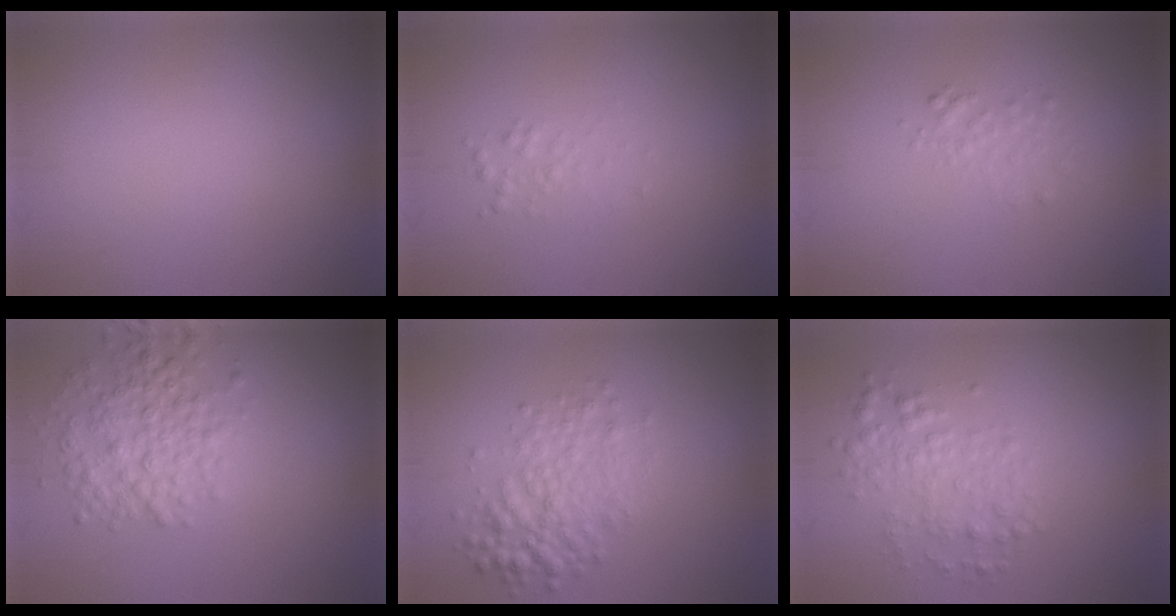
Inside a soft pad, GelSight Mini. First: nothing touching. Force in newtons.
{"total": 0.9, "press": 0.9, "slide": 0.0}
{"total": 1.4, "press": 1.4, "slide": 0.1}
{"total": 4.2, "press": 4.2, "slide": 0.1}
{"total": 3.9, "press": 3.9, "slide": 0.1}
{"total": 2.9, "press": 2.9, "slide": 0.1}